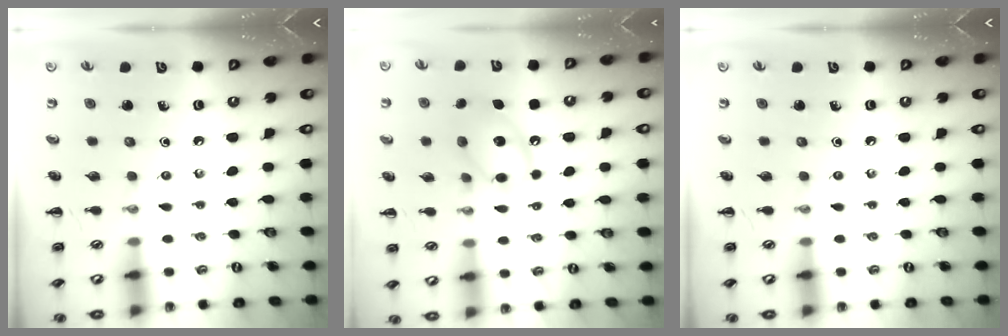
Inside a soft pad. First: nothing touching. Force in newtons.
{"total": 13.5, "press": 13.4, "slide": 2.0}
{"total": 0.0}